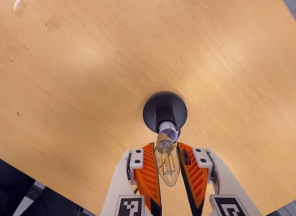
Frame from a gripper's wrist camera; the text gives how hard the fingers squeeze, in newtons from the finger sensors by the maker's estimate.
{"total": 12.8, "left": 14.2, "right": 11.5}